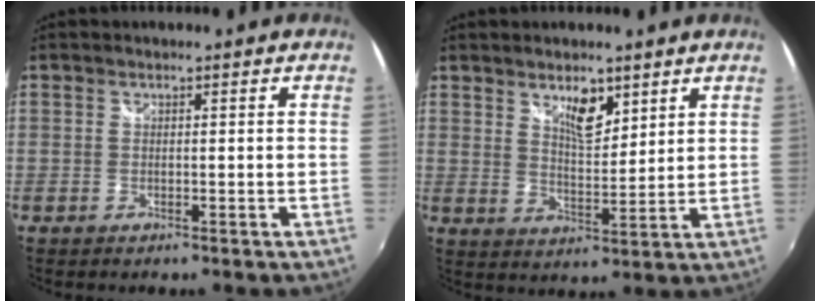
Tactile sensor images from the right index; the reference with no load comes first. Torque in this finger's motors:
{"motor_torque": [-0.04, 0.06, 0.25, 0.02]}